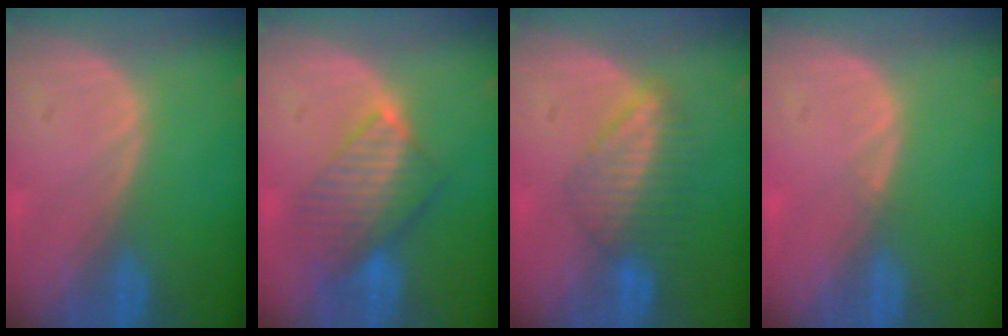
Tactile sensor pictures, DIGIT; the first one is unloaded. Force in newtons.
{"total": 7.8, "press": 7.1, "slide": 3.3}
{"total": 6.5, "press": 5.9, "slide": 2.7}
{"total": 0.6, "press": 0.5, "slide": 0.4}